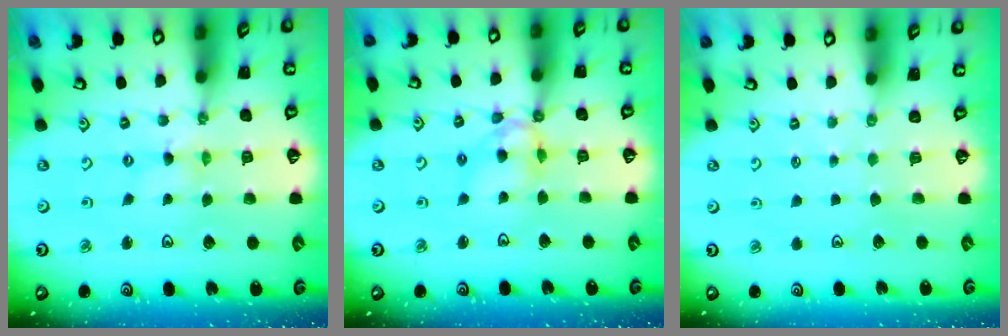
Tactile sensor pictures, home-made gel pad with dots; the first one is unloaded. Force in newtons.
{"total": 8.6, "press": 8.5, "slide": 1.0}
{"total": 0.6, "press": 0.6, "slide": 0.1}